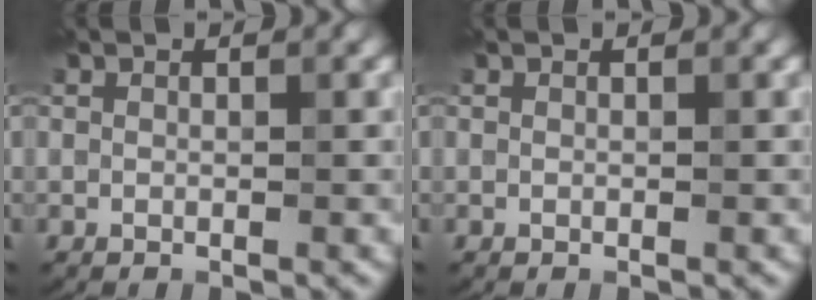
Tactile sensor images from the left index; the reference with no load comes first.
{"total": 0.0}